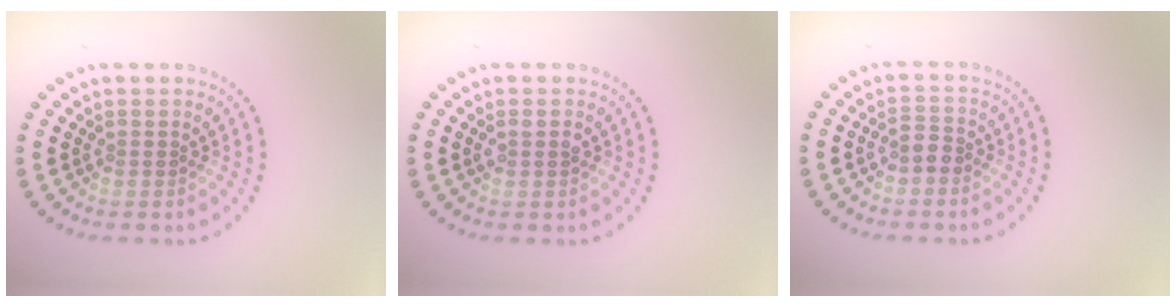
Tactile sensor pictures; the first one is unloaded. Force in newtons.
{"total": 1.0, "press": 1.0, "slide": 0.2}
{"total": 1.6, "press": 1.4, "slide": 0.8}